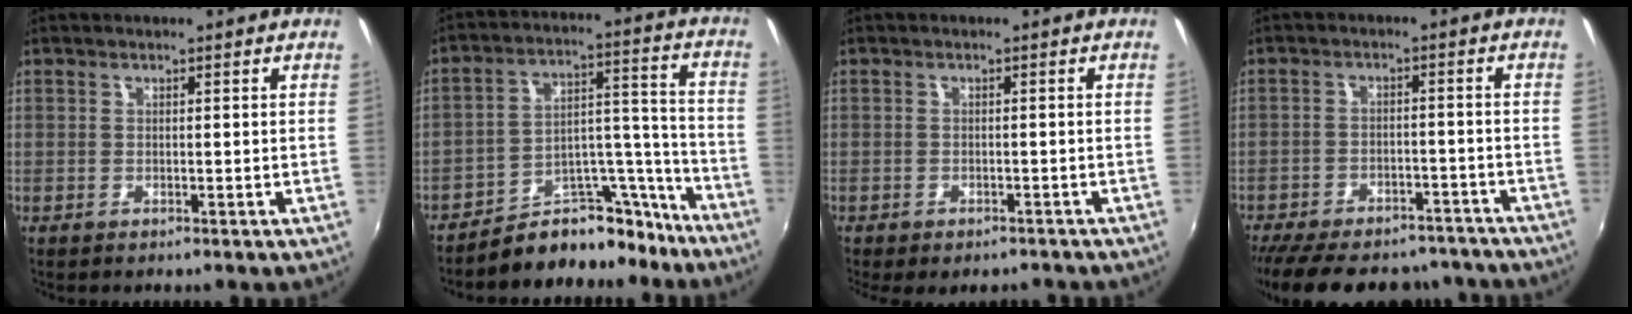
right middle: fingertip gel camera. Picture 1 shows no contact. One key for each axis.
{"total": 13.6, "fx": -12.1, "fy": 5.5, "fz": 3.1, "tx": -0.028, "ty": 0.068, "tz": -0.175}
{"total": 5.3, "fx": -4.2, "fy": 2.1, "fz": 2.4, "tx": -0.053, "ty": -0.024, "tz": -0.054}
{"total": 21.7, "fx": -18.2, "fy": 8.3, "fz": 8.4, "tx": -0.187, "ty": 0.003, "tz": -0.237}